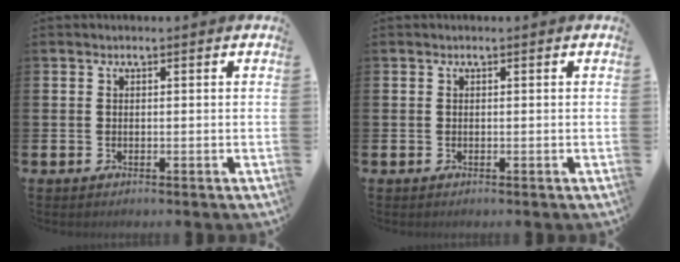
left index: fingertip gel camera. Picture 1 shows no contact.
{"total": 0.0}